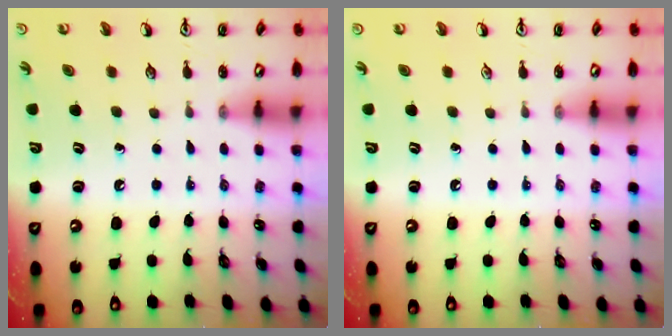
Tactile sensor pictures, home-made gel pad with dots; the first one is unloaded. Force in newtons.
{"total": 0.0}